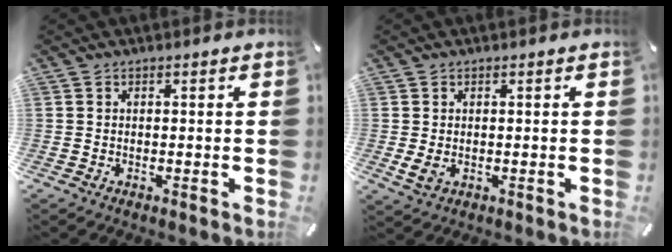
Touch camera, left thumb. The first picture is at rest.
{"total": 2.2, "force": [-0.1, 1.5, 1.7], "torque": [-0.035, -0.005, -0.005]}